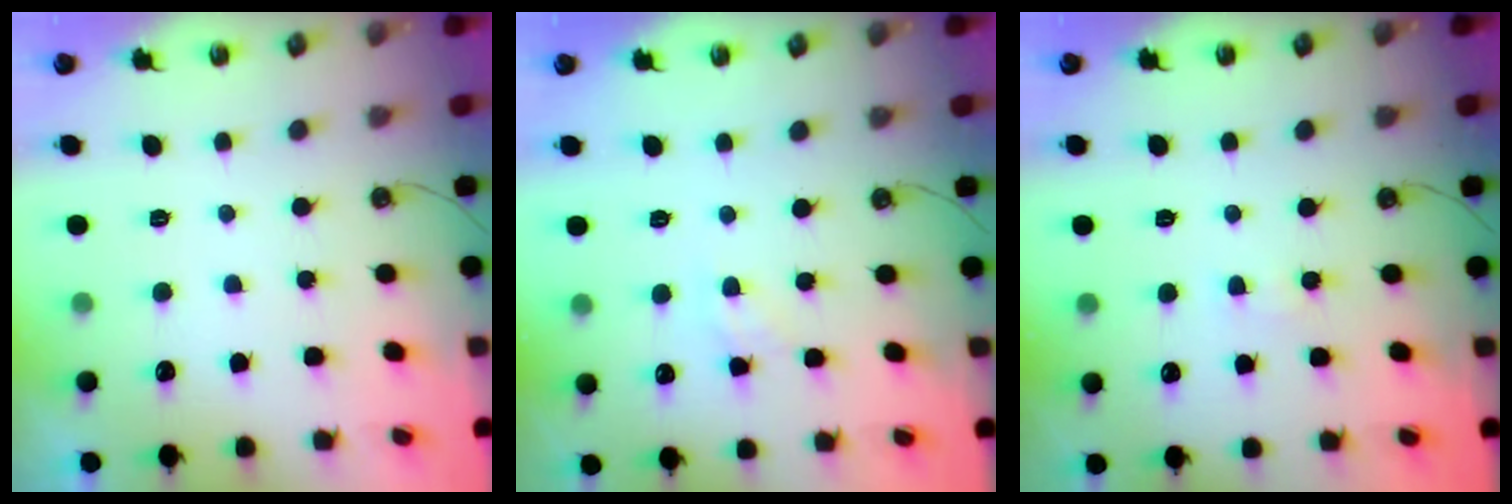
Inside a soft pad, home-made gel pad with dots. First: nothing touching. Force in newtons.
{"total": 3.0, "press": 3.0, "slide": 0.5}
{"total": 1.7, "press": 1.7, "slide": 0.2}